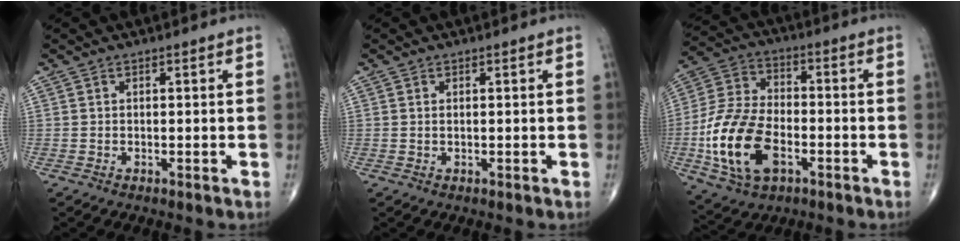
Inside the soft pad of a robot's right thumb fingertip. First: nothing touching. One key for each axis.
{"total": 0.0}
{"total": 17.2, "fx": -5.1, "fy": 10.2, "fz": 13.0, "tx": -0.253, "ty": 0.019, "tz": -0.095}